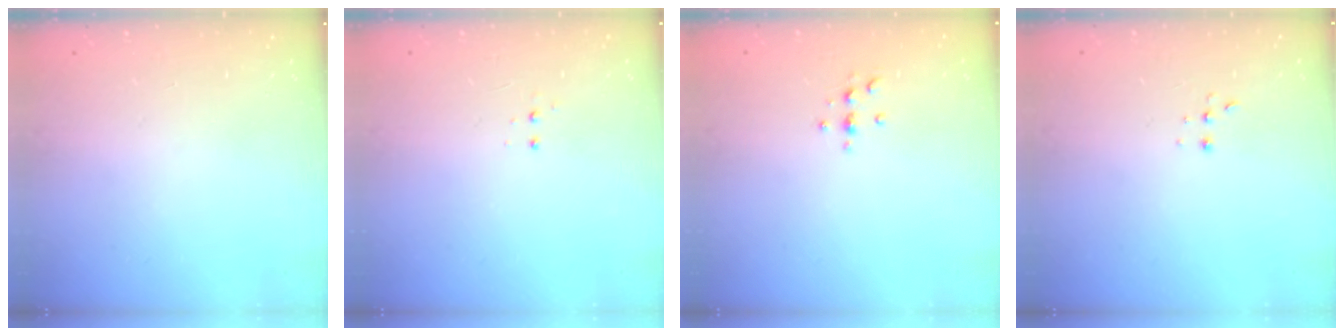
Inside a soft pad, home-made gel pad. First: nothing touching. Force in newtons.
{"total": 3.3, "press": 3.2, "slide": 0.7}
{"total": 3.0, "press": 3.0, "slide": 0.4}
{"total": 2.2, "press": 2.2, "slide": 0.5}